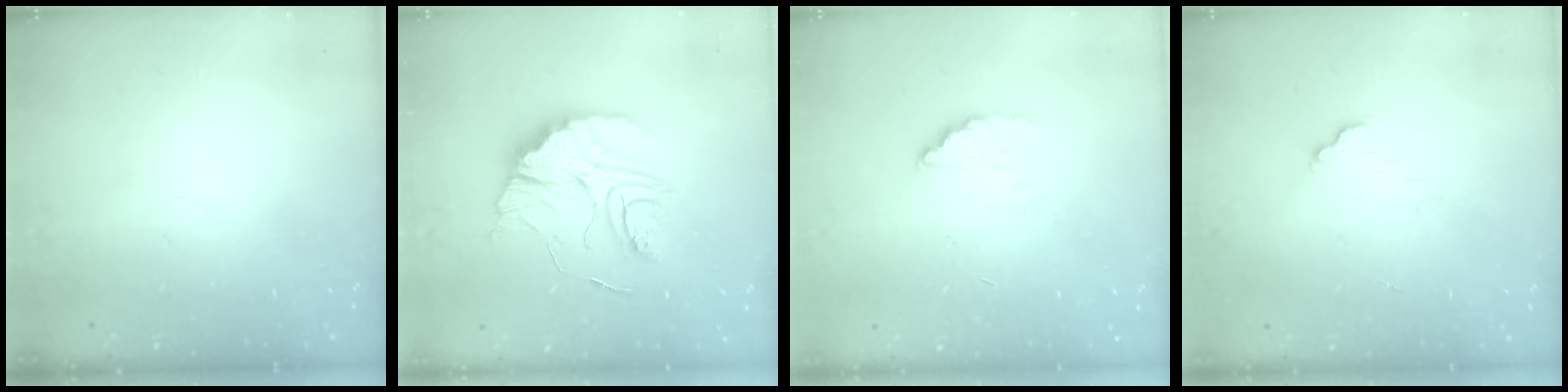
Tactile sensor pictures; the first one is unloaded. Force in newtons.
{"total": 17.5, "press": 17.5, "slide": 1.0}
{"total": 2.0, "press": 2.0, "slide": 0.1}
{"total": 5.0, "press": 5.0, "slide": 0.3}